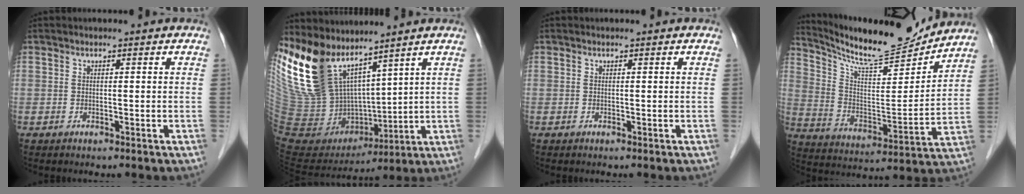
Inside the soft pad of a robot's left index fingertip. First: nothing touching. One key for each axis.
{"total": 17.3, "fx": 12.3, "fy": 7.7, "fz": 9.3, "tx": -0.210, "ty": -0.004, "tz": 0.256}
{"total": 0.0}
{"total": 16.7, "fx": 15.8, "fy": 1.1, "fz": 5.2, "tx": -0.104, "ty": -0.021, "tz": 0.261}